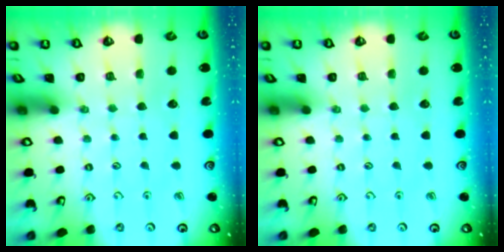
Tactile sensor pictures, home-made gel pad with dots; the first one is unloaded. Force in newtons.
{"total": 0.0}